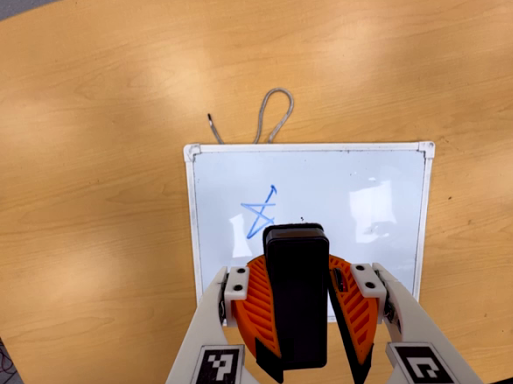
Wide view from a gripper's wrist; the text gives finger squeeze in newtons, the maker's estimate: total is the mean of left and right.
{"total": 11.0, "left": 10.3, "right": 11.6}